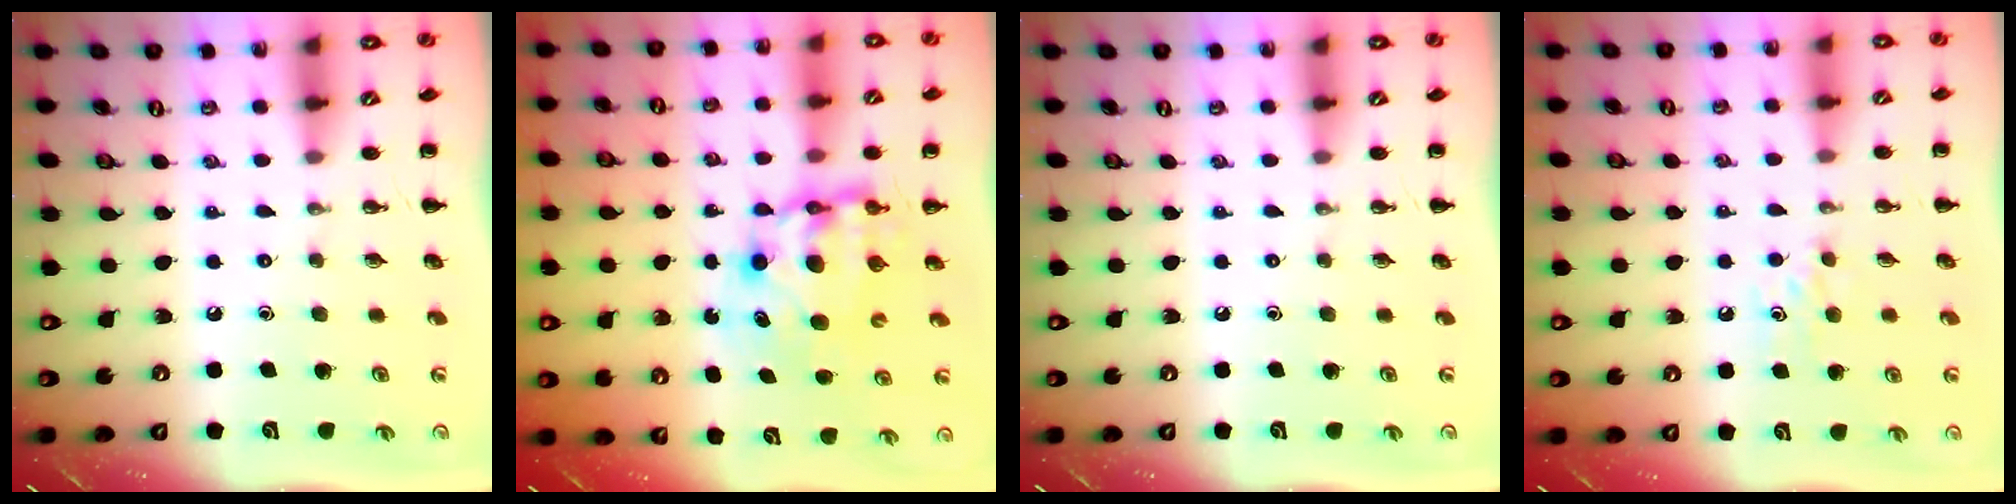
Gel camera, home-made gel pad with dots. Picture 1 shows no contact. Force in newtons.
{"total": 8.1, "press": 7.9, "slide": 2.0}
{"total": 0.0}
{"total": 4.5, "press": 4.3, "slide": 1.5}